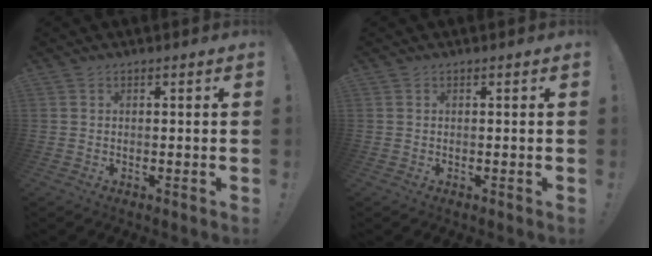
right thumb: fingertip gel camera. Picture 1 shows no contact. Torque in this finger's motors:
{"motor_torque": [-0.10, 0.10, 0.00, 0.00, 0.00]}